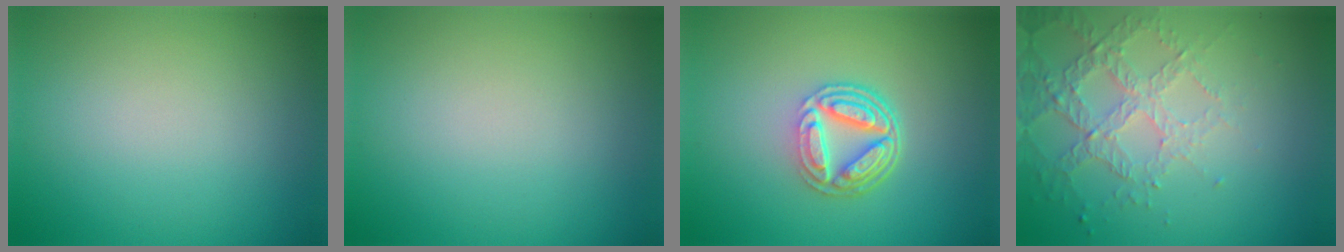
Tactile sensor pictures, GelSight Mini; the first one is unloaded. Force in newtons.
{"total": 0.0}
{"total": 5.3, "press": 3.9, "slide": 3.7}
{"total": 4.2, "press": 3.2, "slide": 2.8}